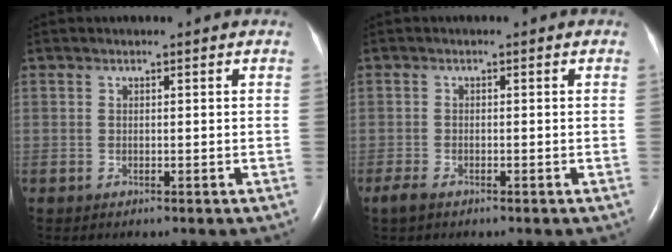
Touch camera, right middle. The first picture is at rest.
{"total": 1.9, "force": [-1.3, 0.6, 1.2], "torque": [-0.035, -0.005, -0.023]}